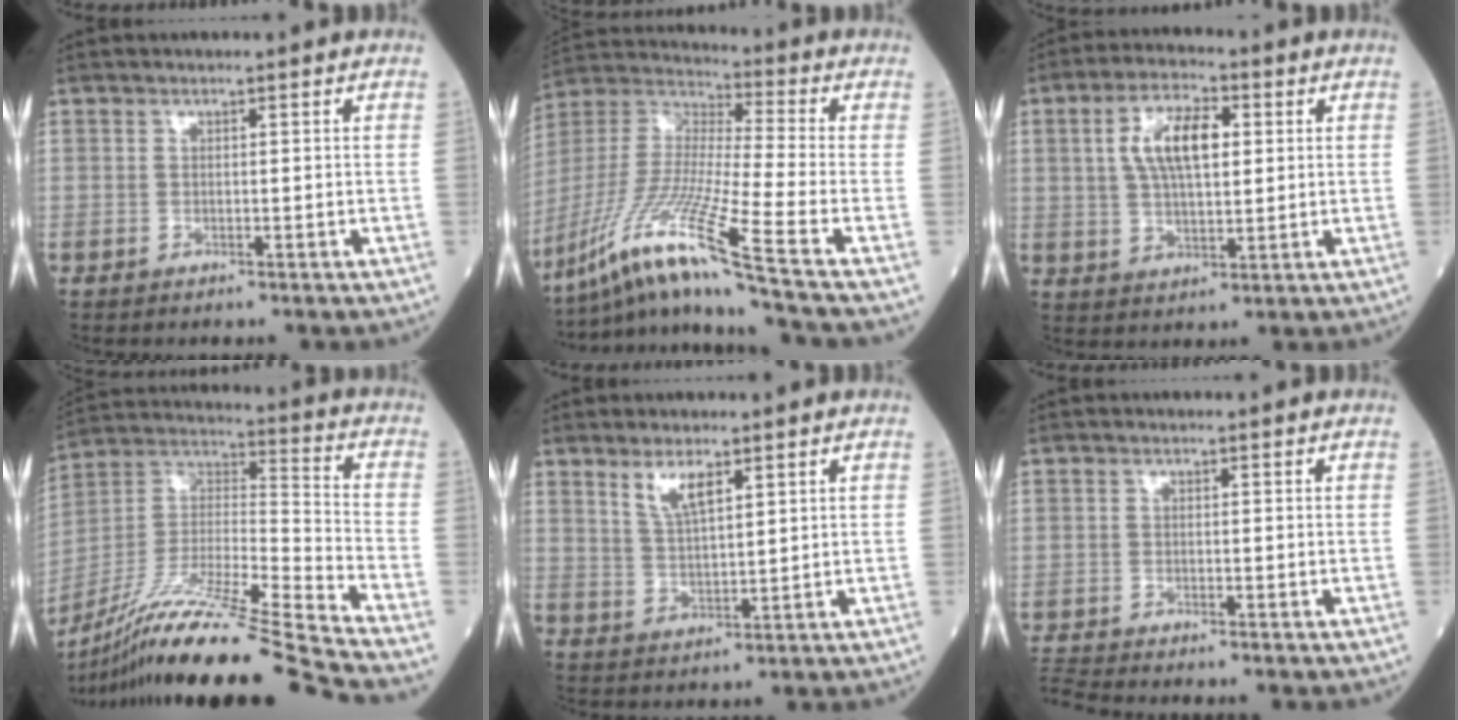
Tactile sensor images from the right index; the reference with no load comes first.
{"total": 19.3, "force": [-12.9, -3.1, 13.9], "torque": [-0.312, -0.035, -0.243]}
{"total": 9.1, "force": [2.3, 3.6, 8.1], "torque": [-0.158, 0.015, 0.041]}
{"total": 24.5, "force": [-19.7, -1.1, 14.5], "torque": [-0.272, -0.039, -0.358]}
{"total": 4.7, "force": [2.9, 1.1, 3.6], "torque": [-0.077, -0.004, 0.061]}
{"total": 2.4, "force": [-2.2, -0.9, -0.2], "torque": [-0.015, -0.024, -0.047]}